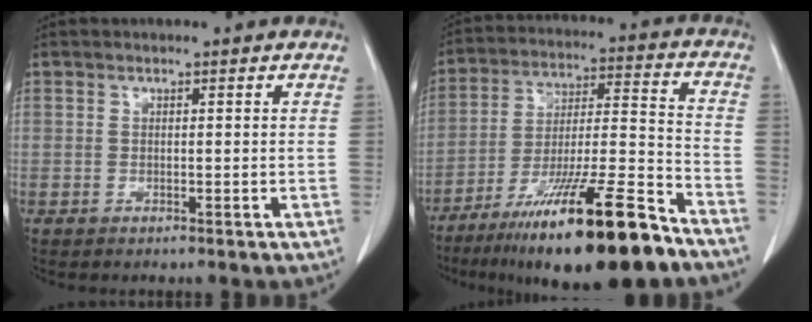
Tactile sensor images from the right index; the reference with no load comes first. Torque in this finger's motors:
{"motor_torque": [1.27, -0.87, 1.05, 0.21]}